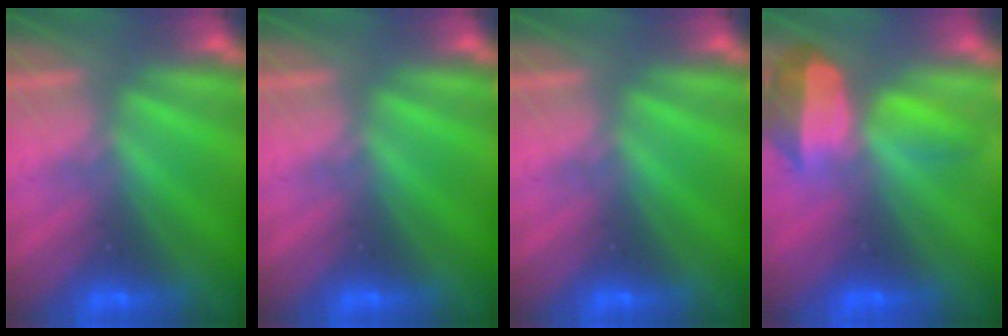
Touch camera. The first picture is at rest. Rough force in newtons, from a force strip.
{"total": 0.0}
{"total": 0.0}
{"total": 7.5}